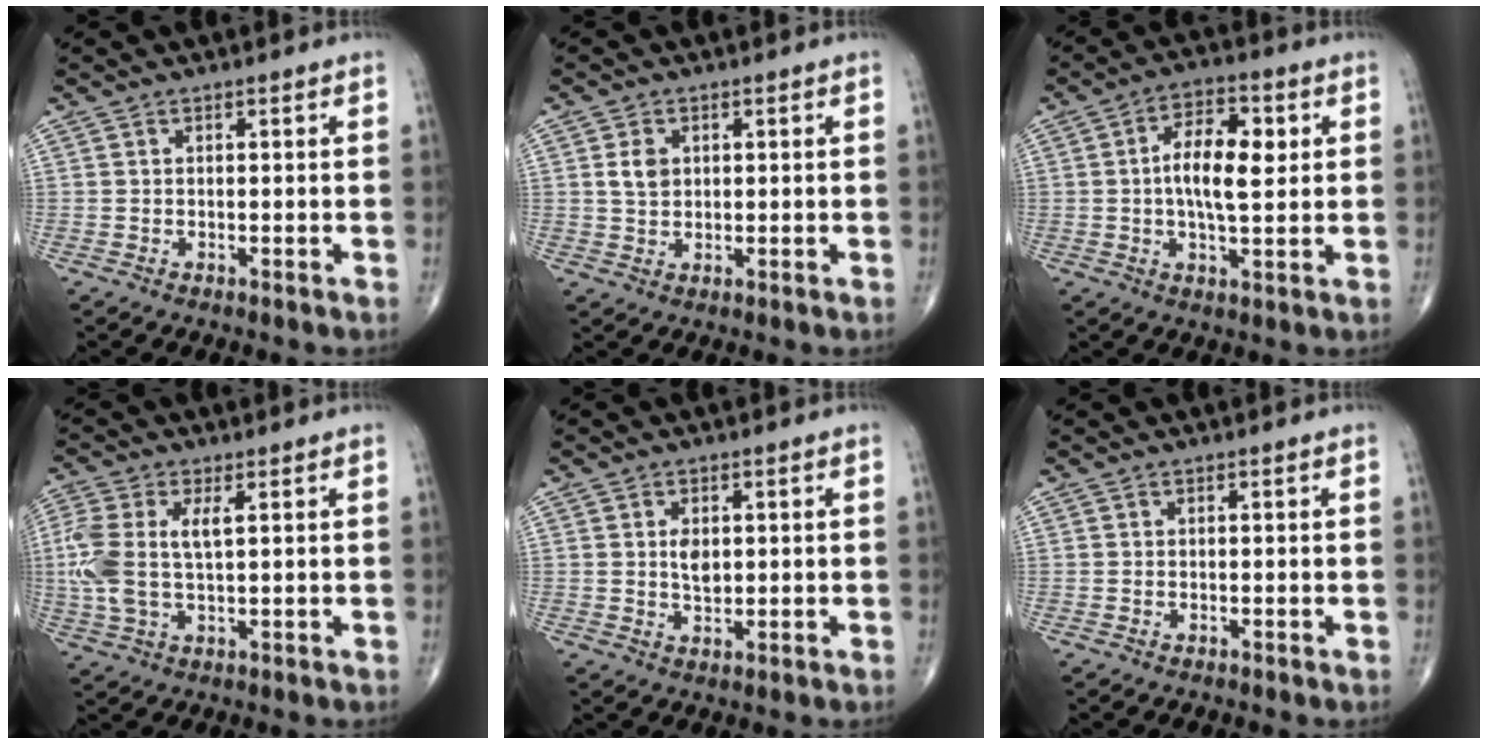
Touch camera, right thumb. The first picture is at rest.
{"total": 3.5, "force": [0.9, 2.6, 2.2], "torque": [-0.030, -0.003, 0.018]}
{"total": 10.3, "force": [1.3, 4.5, 9.1], "torque": [-0.140, 0.005, 0.016]}
{"total": 10.6, "force": [1.5, 5.1, 9.1], "torque": [-0.236, 0.011, 0.034]}
{"total": 3.3, "force": [0.5, 2.0, 2.6], "torque": [-0.032, -0.006, 0.010]}
{"total": 0.0}